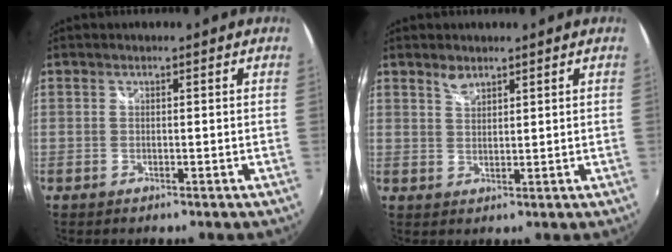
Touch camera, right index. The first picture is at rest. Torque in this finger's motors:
{"motor_torque": [0.14, 0.01, 0.07, 0.02]}